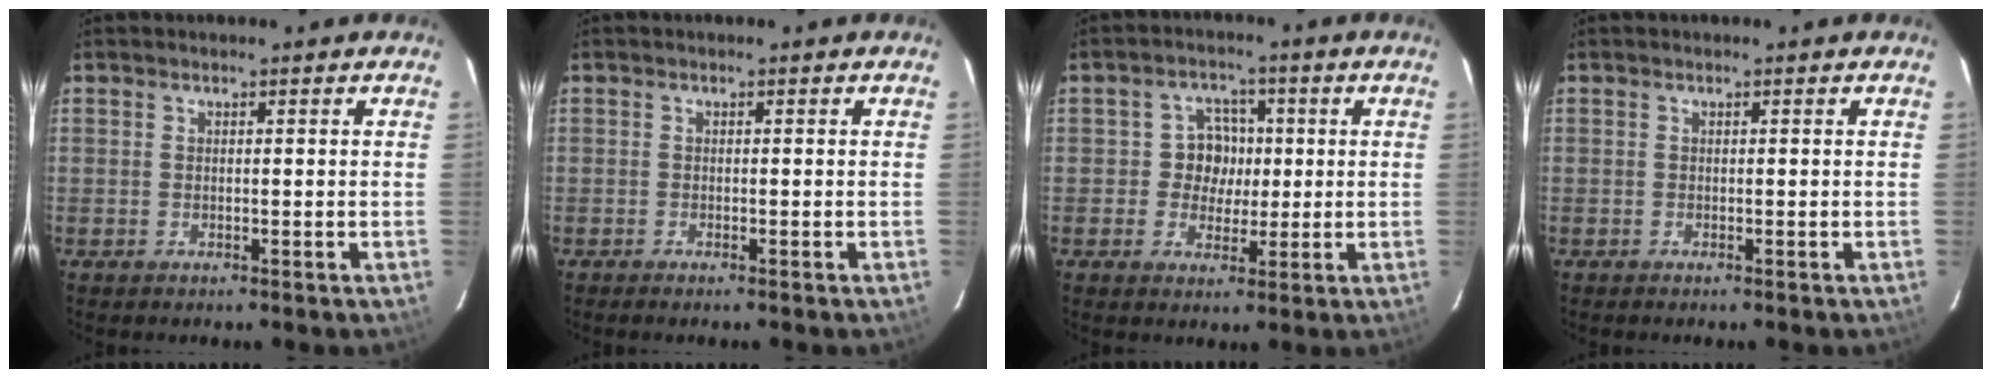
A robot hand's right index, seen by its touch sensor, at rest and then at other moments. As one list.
[{"total": 0.9, "force": [-0.8, 0.0, 0.4], "torque": [-0.009, -0.002, -0.015]}, {"total": 5.7, "force": [-0.1, 5.5, 1.6], "torque": [-0.023, 0.017, -0.004]}, {"total": 0.0}]